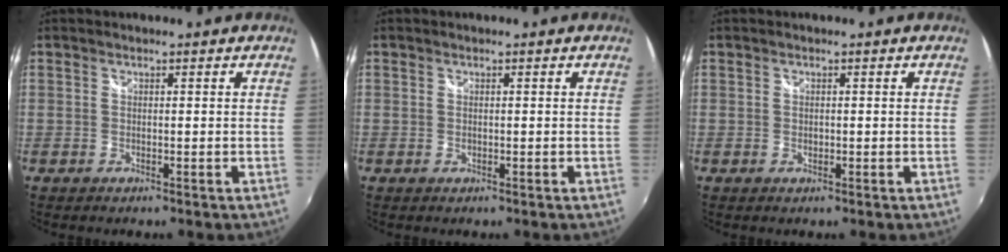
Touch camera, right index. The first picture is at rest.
{"total": 0.5, "force": [0.0, 0.3, 0.5], "torque": [-0.010, -0.002, -0.001]}
{"total": 0.7, "force": [-0.1, 0.6, 0.4], "torque": [-0.008, -0.002, 0.000]}